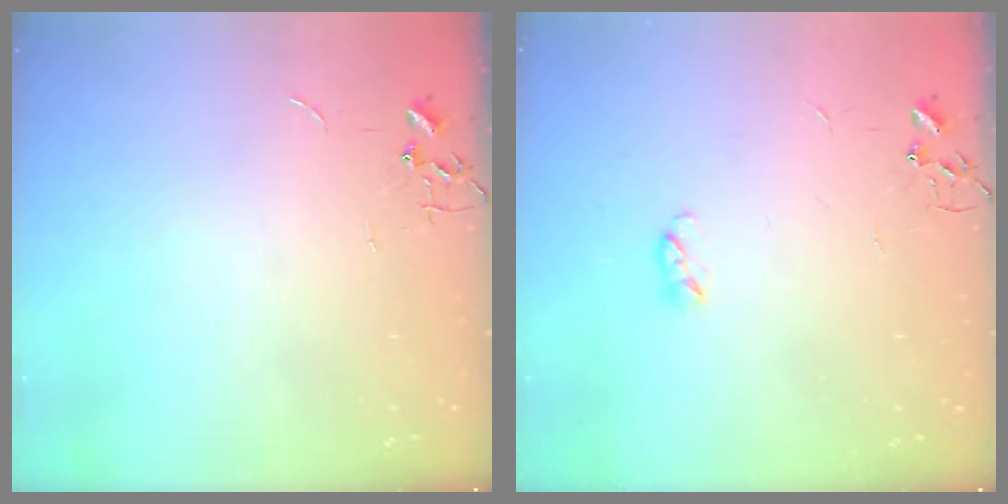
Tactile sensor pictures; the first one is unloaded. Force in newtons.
{"total": 3.6, "press": 3.5, "slide": 0.5}